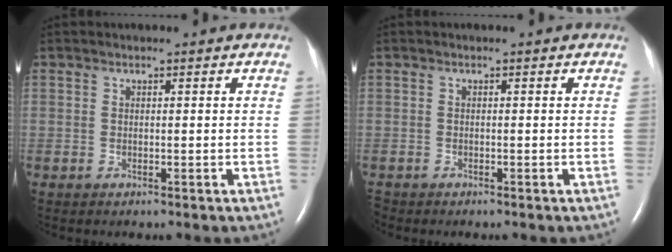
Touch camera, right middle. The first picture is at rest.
{"total": 1.0, "force": [-0.9, 0.4, 0.1], "torque": [-0.004, -0.003, -0.015]}